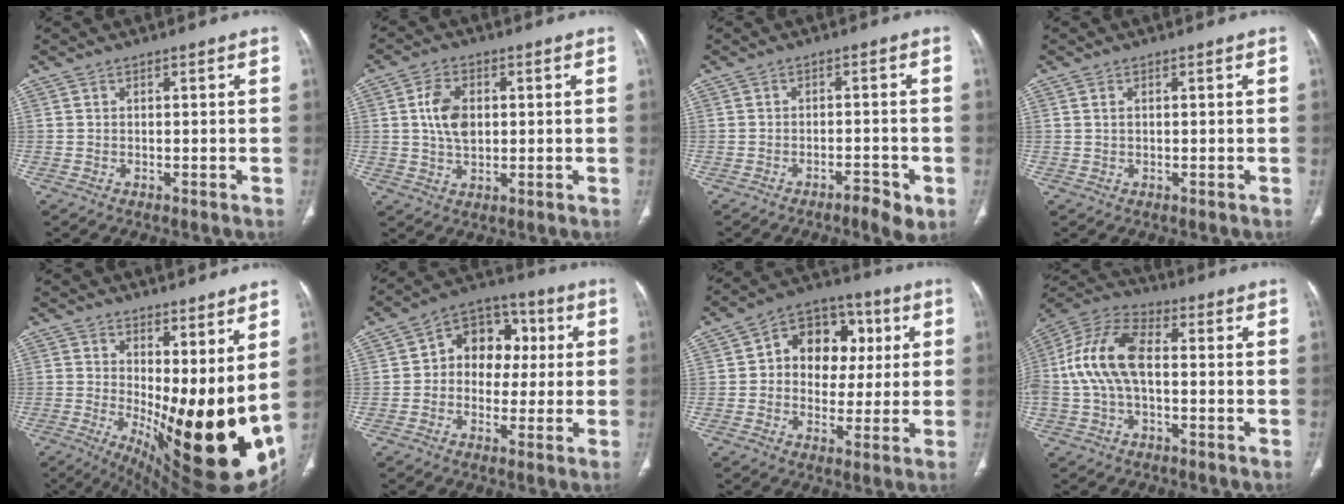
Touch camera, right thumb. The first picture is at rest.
{"total": 7.1, "force": [1.1, 4.6, 5.4], "torque": [-0.095, -0.002, 0.020]}
{"total": 4.2, "force": [-2.2, 1.1, 3.3], "torque": [-0.055, 0.012, -0.031]}
{"total": 0.9, "force": [0.3, 0.5, 0.7], "torque": [-0.018, 0.003, 0.009]}
{"total": 22.5, "force": [1.9, 8.3, 20.8], "torque": [-0.259, -0.046, 0.052]}
{"total": 11.7, "force": [1.2, 9.0, 7.3], "torque": [-0.061, 0.027, 0.007]}
{"total": 13.5, "force": [2.2, 10.4, 8.3], "torque": [-0.068, 0.016, 0.026]}
{"total": 14.5, "force": [-0.1, 7.9, 12.2], "torque": [-0.259, 0.036, -0.010]}